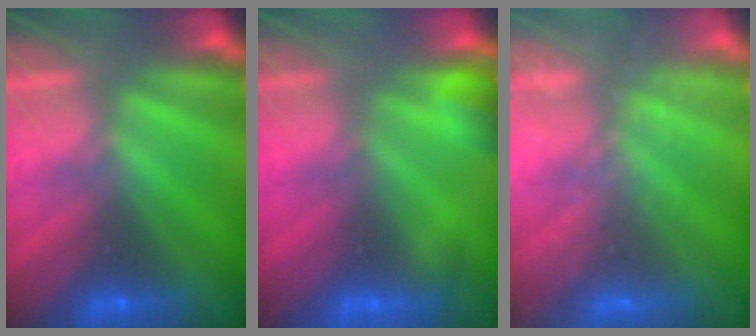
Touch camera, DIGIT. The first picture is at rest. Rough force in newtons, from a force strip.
{"total": 5.4}
{"total": 1.7}